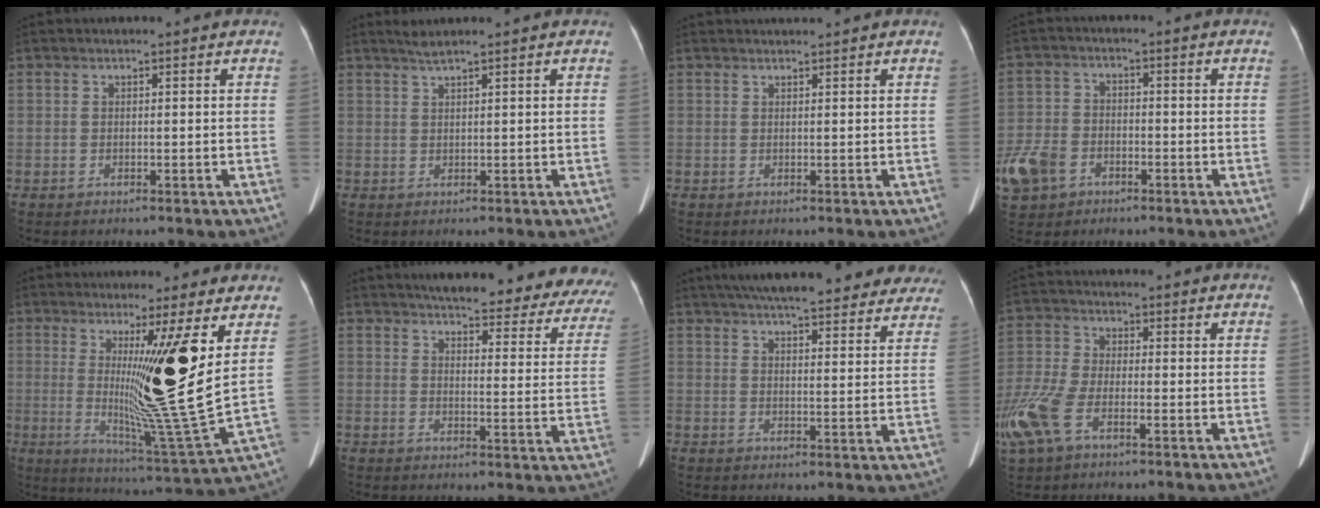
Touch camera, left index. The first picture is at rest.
{"total": 1.8, "force": [1.4, -0.4, 1.0], "torque": [-0.023, 0.009, 0.033]}
{"total": 1.4, "force": [1.4, -0.2, 0.2], "torque": [-0.003, 0.015, 0.029]}
{"total": 9.6, "force": [-4.8, 6.8, 4.7], "torque": [-0.128, 0.006, -0.084]}
{"total": 14.5, "force": [3.3, -1.5, 14.1], "torque": [-0.238, -0.038, 0.058]}
{"total": 27.0, "force": [24.5, 5.5, 10.1], "torque": [-0.119, -0.070, 0.266]}
{"total": 26.3, "force": [22.6, 5.5, 12.3], "torque": [-0.190, 0.005, 0.273]}
{"total": 10.4, "force": [-4.8, 5.0, 7.7], "torque": [-0.198, -0.003, -0.093]}